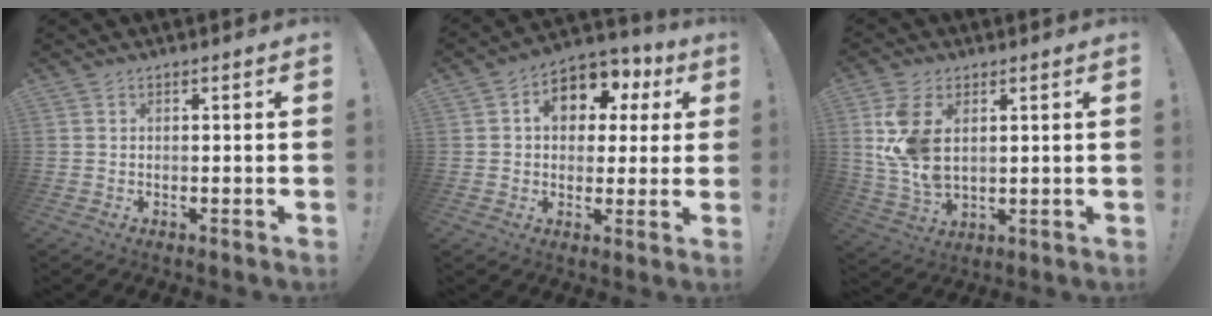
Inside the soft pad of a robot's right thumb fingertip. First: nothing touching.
{"total": 11.4, "force": [3.8, 8.3, 6.9], "torque": [-0.091, -0.014, 0.070]}
{"total": 11.7, "force": [3.5, 6.9, 8.9], "torque": [-0.174, -0.021, 0.064]}